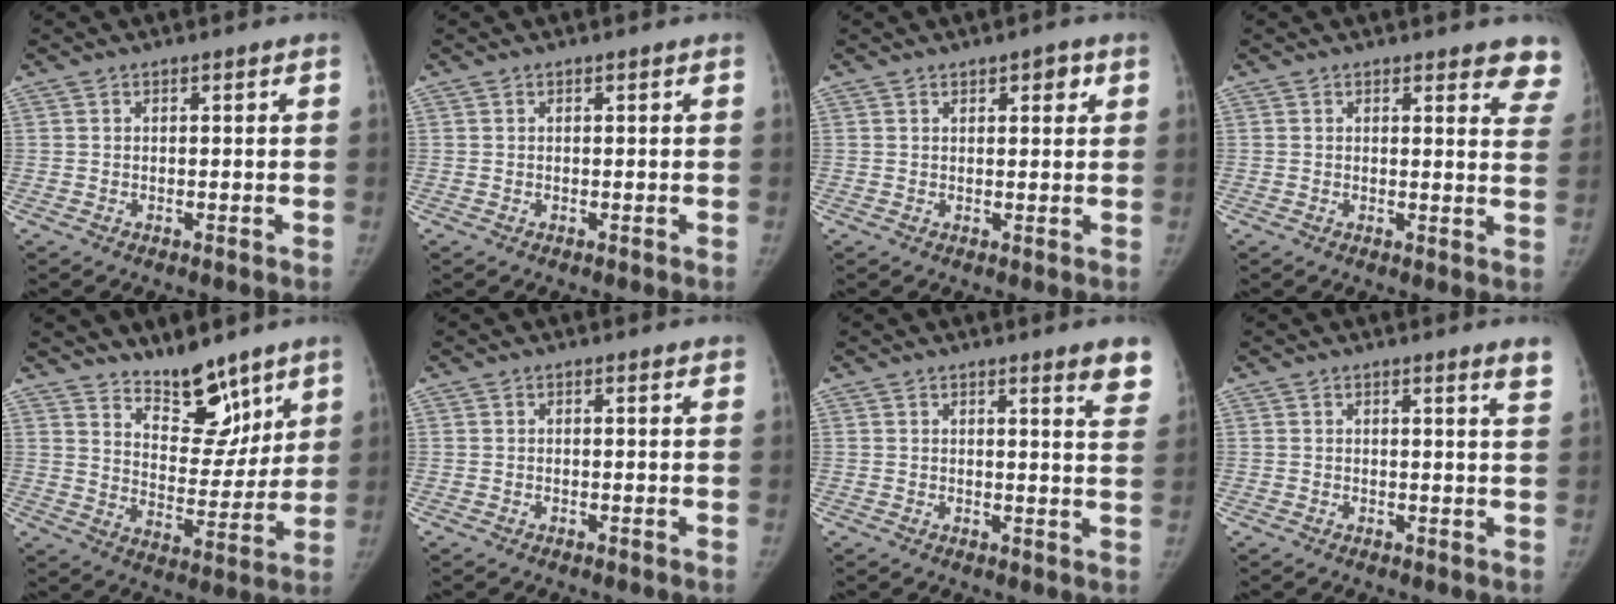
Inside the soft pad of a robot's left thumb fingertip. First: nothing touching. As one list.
[{"total": 0.0}, {"total": 2.9, "force": [1.6, 1.3, 2.1], "torque": [-0.014, -0.004, 0.020]}, {"total": 7.7, "force": [6.7, 2.3, 2.9], "torque": [0.008, -0.034, 0.049]}, {"total": 12.9, "force": [9.8, 5.7, 6.1], "torque": [-0.042, -0.078, 0.167]}, {"total": 0.6, "force": [0.5, 0.2, 0.3], "torque": [-0.005, -0.002, 0.004]}, {"total": 6.7, "force": [4.9, 0.8, 4.4], "torque": [-0.036, -0.026, 0.046]}, {"total": 3.1, "force": [2.4, -0.1, 1.9], "torque": [-0.024, -0.016, 0.022]}]